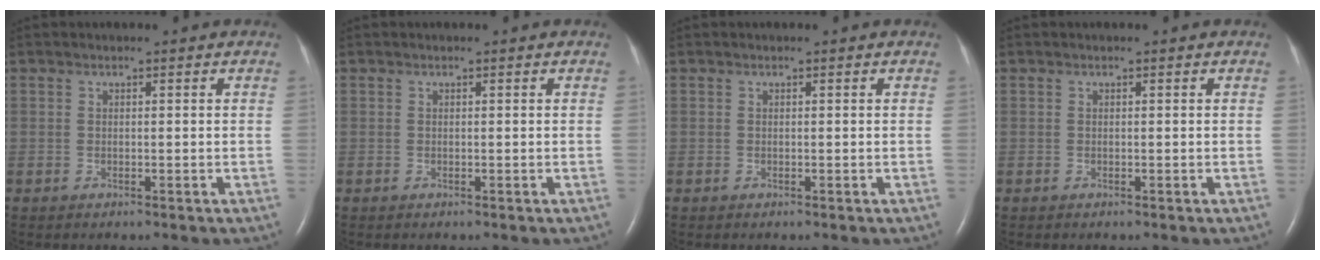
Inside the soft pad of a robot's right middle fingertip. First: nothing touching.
{"total": 0.0}
{"total": 0.0}
{"total": 0.0}